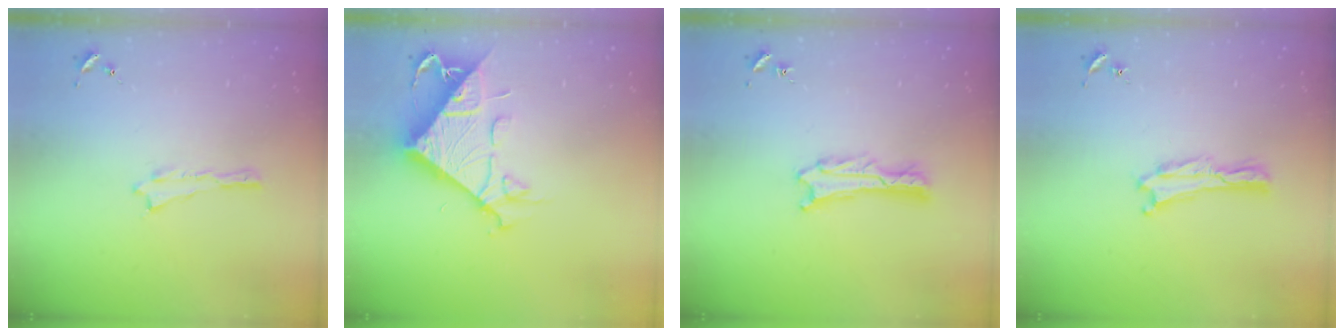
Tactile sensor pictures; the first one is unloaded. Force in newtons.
{"total": 11.0, "press": 11.0, "slide": 1.1}
{"total": 1.1, "press": 1.1, "slide": 0.2}
{"total": 0.0}